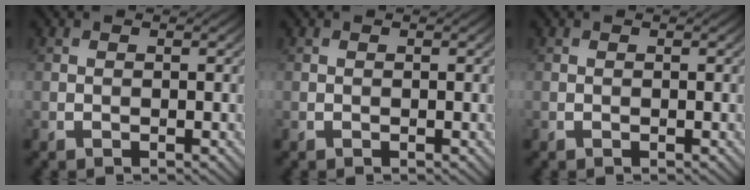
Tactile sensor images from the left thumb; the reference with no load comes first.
{"total": 0.0}
{"total": 0.0}